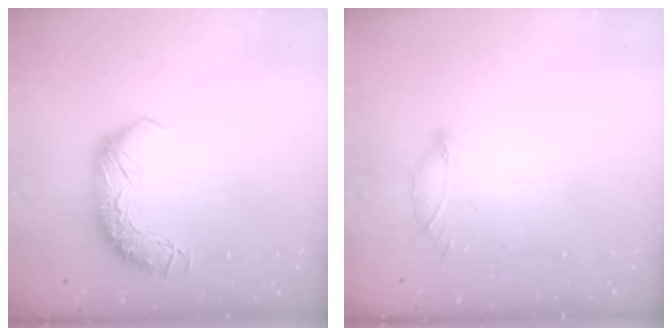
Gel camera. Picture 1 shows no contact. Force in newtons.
{"total": 5.3, "press": 5.3, "slide": 0.9}